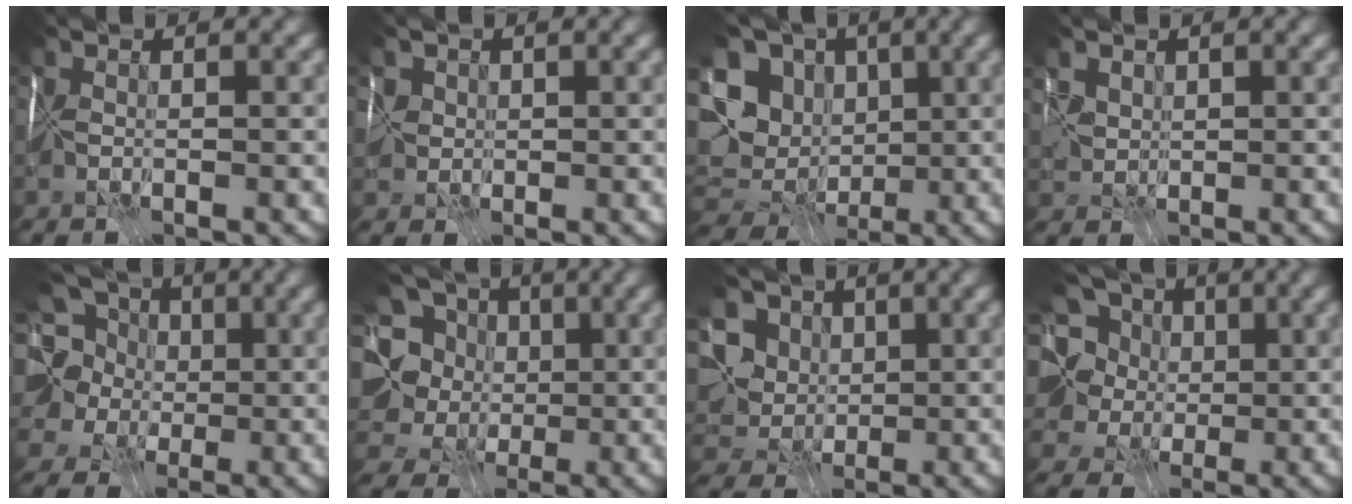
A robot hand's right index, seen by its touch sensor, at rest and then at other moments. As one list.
[{"total": 1.7, "force": [0.5, 1.6, 0.4], "torque": [-0.004, 0.013, 0.010]}, {"total": 12.5, "force": [0.6, 10.1, 7.3], "torque": [-0.141, -0.003, 0.016]}, {"total": 1.6, "force": [1.3, 0.9, 0.5], "torque": [-0.007, 0.002, 0.026]}, {"total": 11.9, "force": [2.9, 10.1, 5.6], "torque": [-0.128, 0.022, 0.015]}, {"total": 12.1, "force": [2.4, 10.4, 5.8], "torque": [-0.136, 0.025, 0.020]}, {"total": 10.5, "force": [2.9, 8.6, 5.2], "torque": [-0.107, 0.020, 0.033]}, {"total": 10.9, "force": [3.5, 8.4, 5.9], "torque": [-0.116, 0.016, 0.029]}]